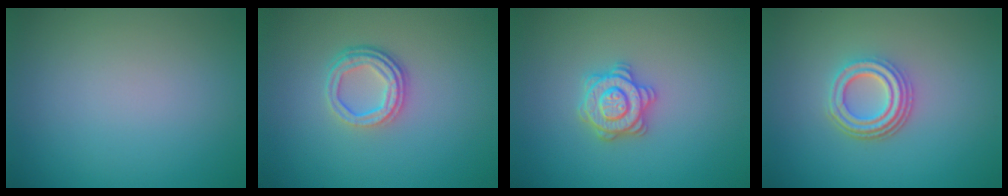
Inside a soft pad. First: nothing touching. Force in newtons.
{"total": 3.5, "press": 2.6, "slide": 2.3}
{"total": 3.1, "press": 3.0, "slide": 0.5}
{"total": 4.0, "press": 3.1, "slide": 2.5}